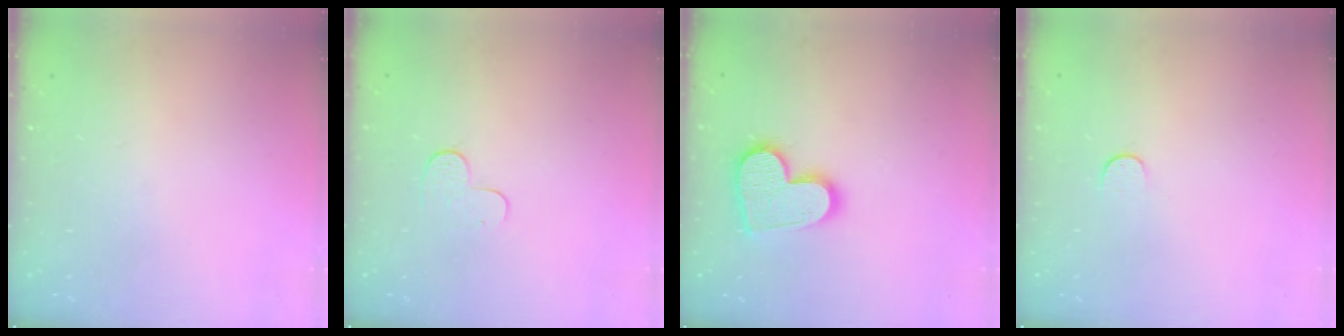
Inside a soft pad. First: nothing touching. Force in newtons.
{"total": 3.9, "press": 3.8, "slide": 0.4}
{"total": 15.2, "press": 15.1, "slide": 1.2}
{"total": 3.9, "press": 3.9, "slide": 0.5}